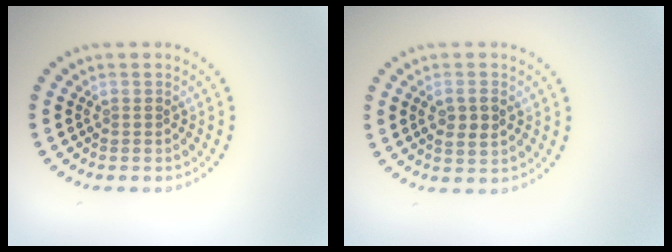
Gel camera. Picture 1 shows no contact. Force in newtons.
{"total": 2.4, "press": 2.4, "slide": 0.4}